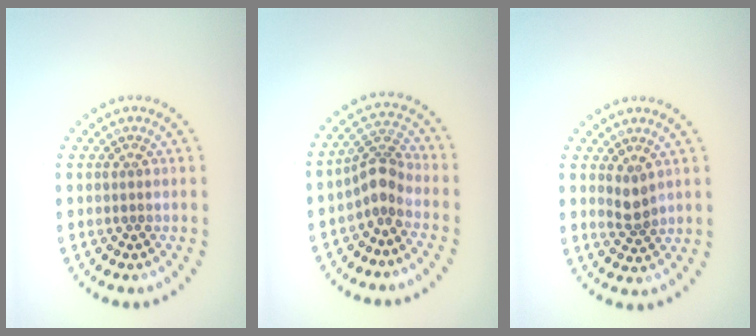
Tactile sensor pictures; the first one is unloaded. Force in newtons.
{"total": 2.8, "press": 2.1, "slide": 1.9}
{"total": 1.8, "press": 1.4, "slide": 1.1}